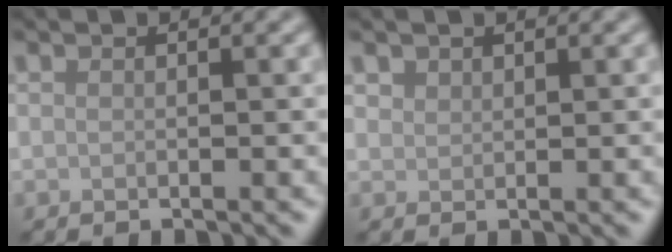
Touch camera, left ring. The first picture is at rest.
{"total": 1.0, "force": [0.8, 0.6, 0.0], "torque": [-0.002, -0.001, 0.019]}